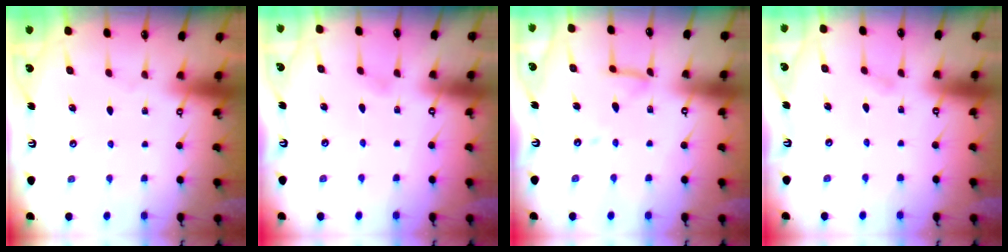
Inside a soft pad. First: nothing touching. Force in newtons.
{"total": 3.1, "press": 3.1, "slide": 0.3}
{"total": 11.1, "press": 11.1, "slide": 0.9}
{"total": 2.3, "press": 2.3, "slide": 0.3}